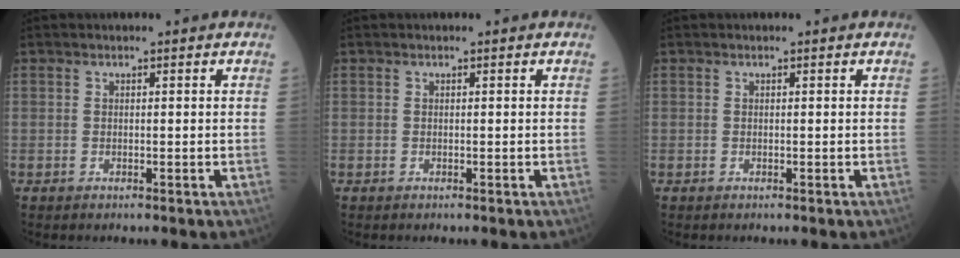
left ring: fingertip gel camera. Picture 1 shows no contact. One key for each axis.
{"total": 0.0}
{"total": 0.0}